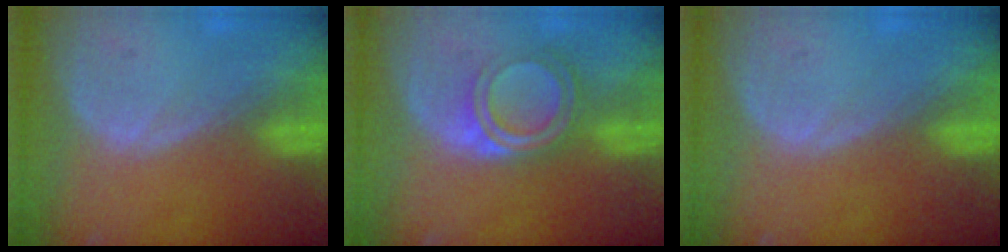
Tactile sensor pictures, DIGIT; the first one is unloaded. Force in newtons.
{"total": 5.3, "press": 4.9, "slide": 1.9}
{"total": 0.0}